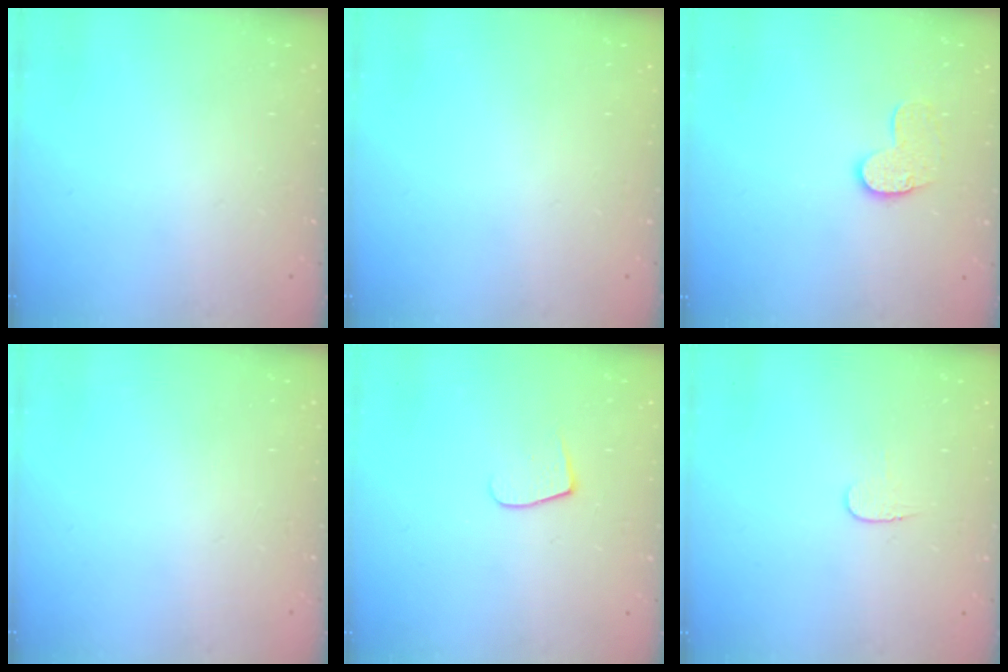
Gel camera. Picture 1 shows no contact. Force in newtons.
{"total": 0.0}
{"total": 9.1, "press": 9.0, "slide": 0.6}
{"total": 0.0}
{"total": 5.8, "press": 5.8, "slide": 0.7}
{"total": 4.0, "press": 4.0, "slide": 0.4}